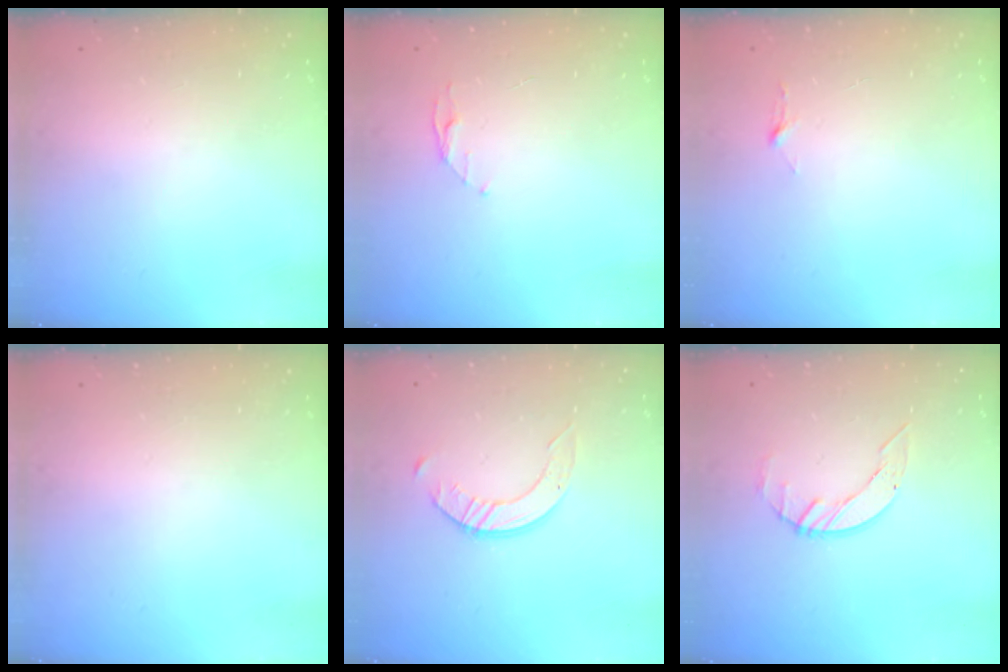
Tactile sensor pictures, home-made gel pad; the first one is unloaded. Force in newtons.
{"total": 4.4, "press": 4.4, "slide": 0.5}
{"total": 2.9, "press": 2.9, "slide": 0.3}
{"total": 0.0}
{"total": 4.2, "press": 4.2, "slide": 0.4}
{"total": 3.6, "press": 3.6, "slide": 0.4}